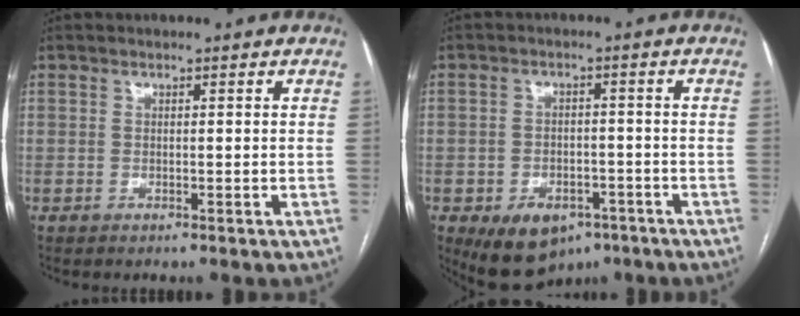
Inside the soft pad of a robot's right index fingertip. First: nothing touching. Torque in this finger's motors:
{"motor_torque": [1.04, -1.10, 0.28, 0.02]}